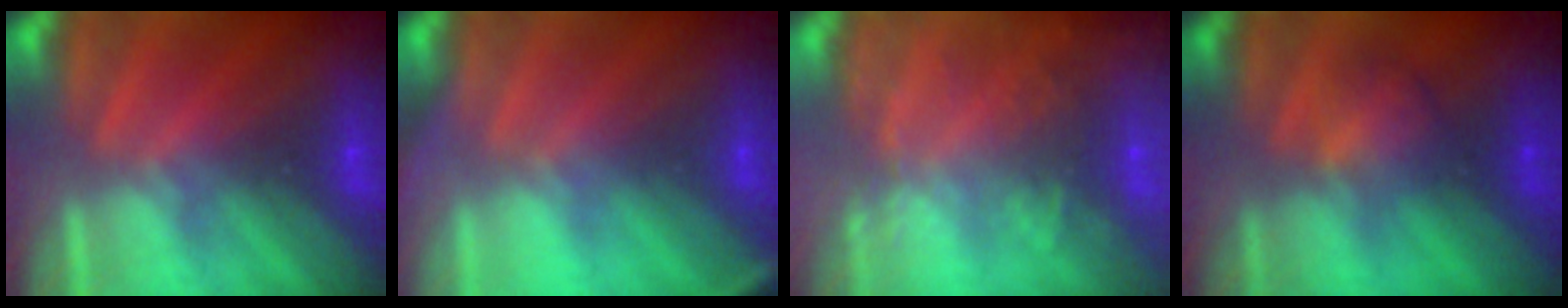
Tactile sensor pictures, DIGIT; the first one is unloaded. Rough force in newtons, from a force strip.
{"total": 2.8}
{"total": 8.9}
{"total": 2.0}